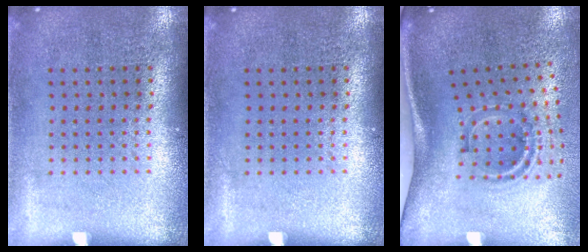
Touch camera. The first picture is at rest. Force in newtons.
{"total": 0.0}
{"total": 2.0, "press": 1.2, "slide": 1.7}